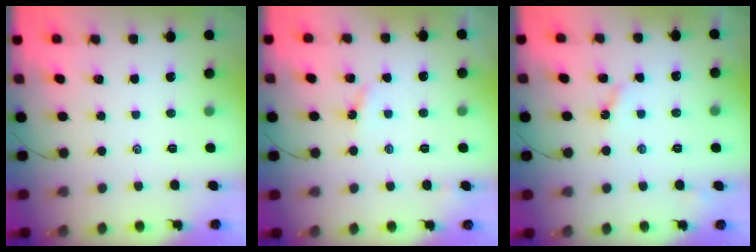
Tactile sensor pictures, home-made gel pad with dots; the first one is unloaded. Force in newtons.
{"total": 2.8, "press": 2.8, "slide": 0.5}
{"total": 3.4, "press": 3.4, "slide": 0.5}